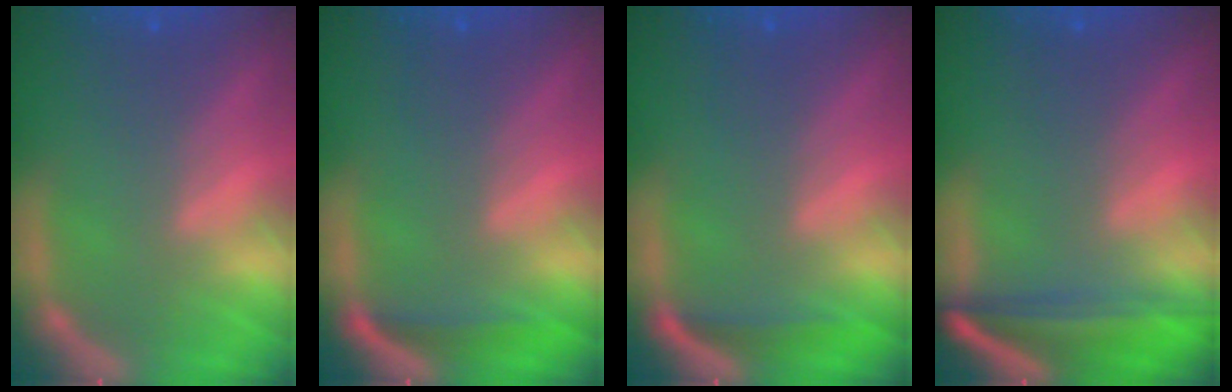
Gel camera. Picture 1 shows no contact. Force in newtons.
{"total": 2.5}
{"total": 2.5}
{"total": 8.1}